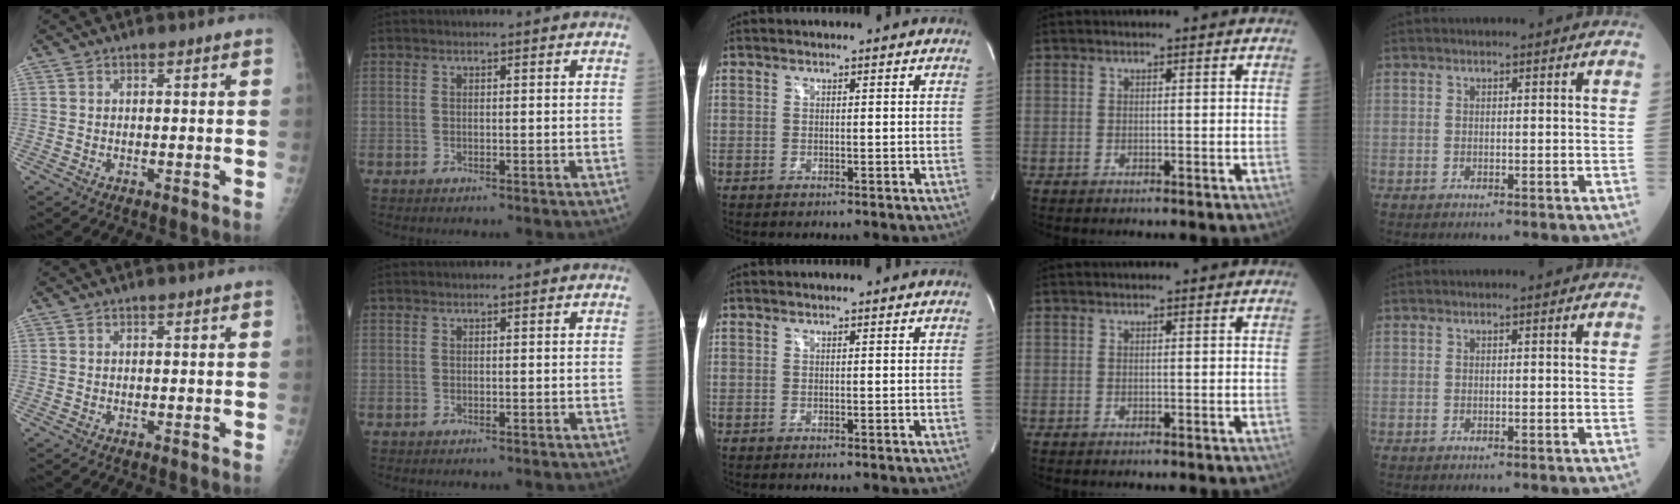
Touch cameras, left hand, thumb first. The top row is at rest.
{}